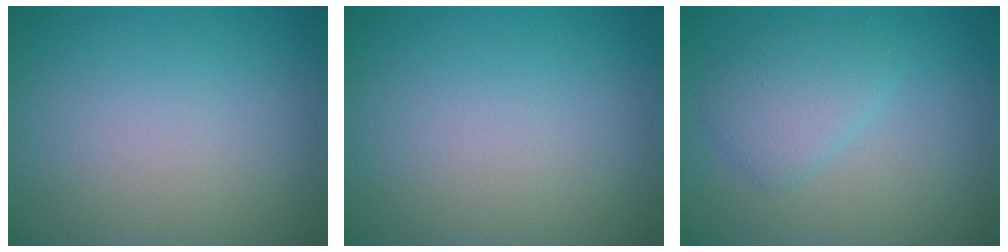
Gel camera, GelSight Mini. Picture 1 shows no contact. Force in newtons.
{"total": 0.0}
{"total": 2.7, "press": 2.7, "slide": 0.2}